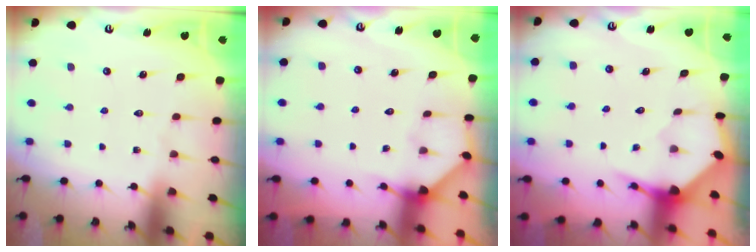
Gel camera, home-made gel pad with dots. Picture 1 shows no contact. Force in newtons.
{"total": 2.5, "press": 2.5, "slide": 0.4}
{"total": 3.7, "press": 3.7, "slide": 0.4}